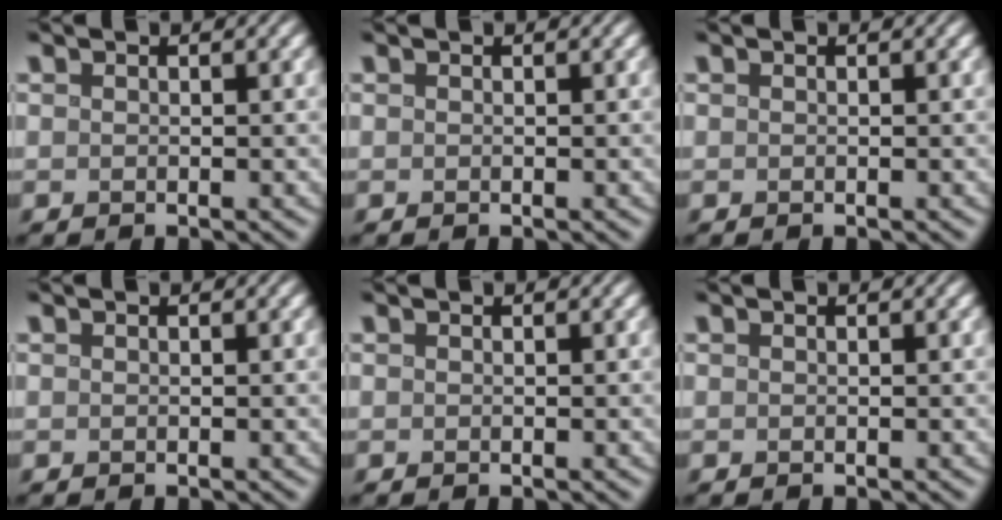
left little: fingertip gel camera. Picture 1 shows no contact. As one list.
[{"total": 0.0}, {"total": 0.0}, {"total": 0.0}, {"total": 0.0}, {"total": 0.0}]